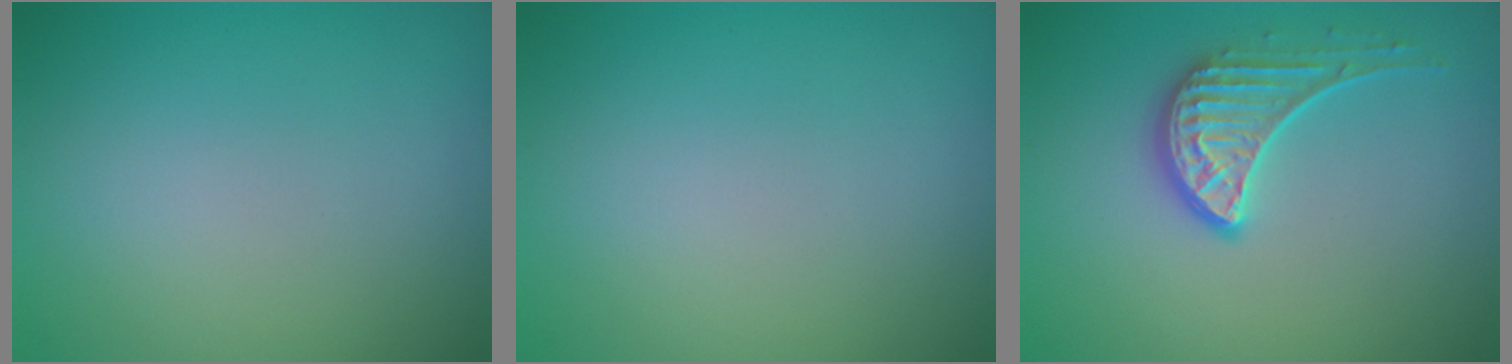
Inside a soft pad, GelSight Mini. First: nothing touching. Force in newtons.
{"total": 0.0}
{"total": 2.7, "press": 2.2, "slide": 1.6}